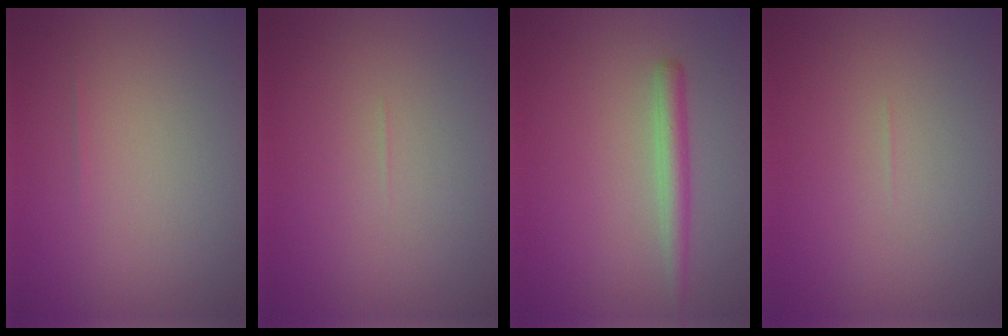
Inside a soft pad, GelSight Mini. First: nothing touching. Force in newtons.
{"total": 0.0}
{"total": 2.2, "press": 2.2, "slide": 0.1}
{"total": 0.0}